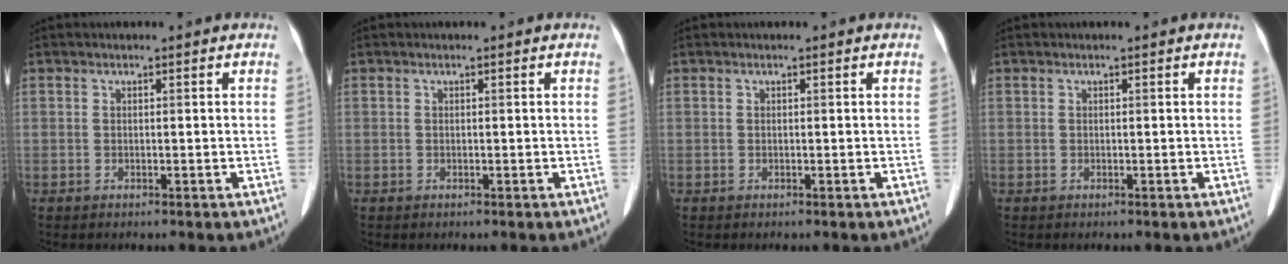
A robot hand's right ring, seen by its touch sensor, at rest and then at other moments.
{"total": 0.0}
{"total": 0.0}
{"total": 0.0}